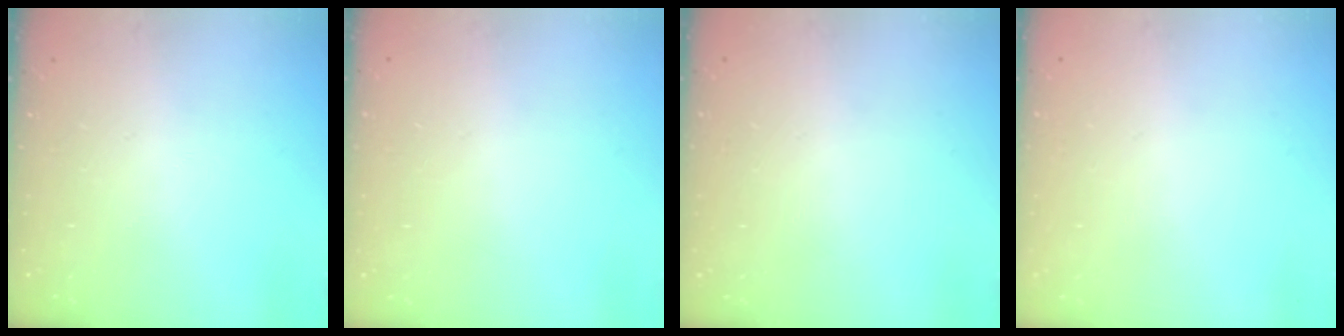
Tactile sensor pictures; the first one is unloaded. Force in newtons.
{"total": 0.0}
{"total": 0.0}
{"total": 0.0}